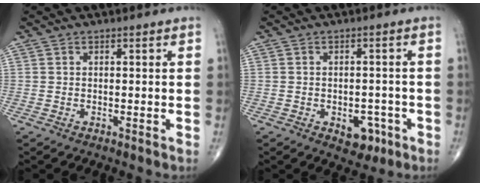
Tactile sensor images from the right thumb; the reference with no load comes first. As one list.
[{"total": 5.1, "force": [-2.2, 3.3, 3.2], "torque": [-0.020, 0.014, -0.021]}]